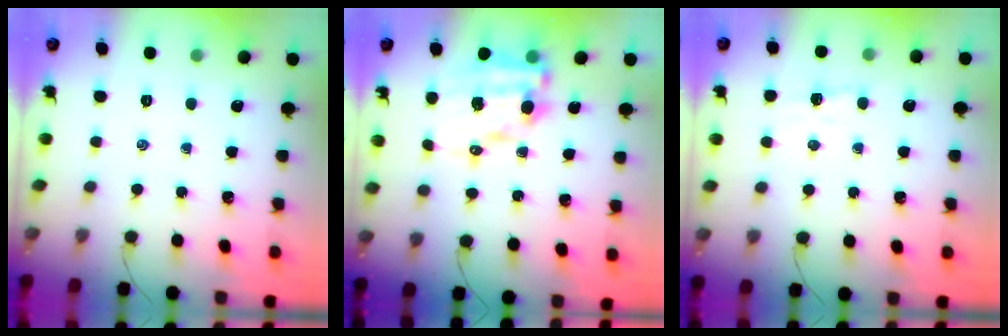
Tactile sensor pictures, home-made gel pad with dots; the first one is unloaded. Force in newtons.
{"total": 12.3, "press": 12.0, "slide": 3.0}
{"total": 4.2, "press": 4.1, "slide": 1.0}